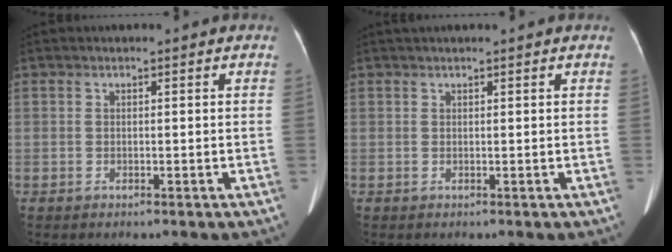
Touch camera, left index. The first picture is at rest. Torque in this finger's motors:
{"motor_torque": [0.30, -0.24, 0.04, 0.01]}